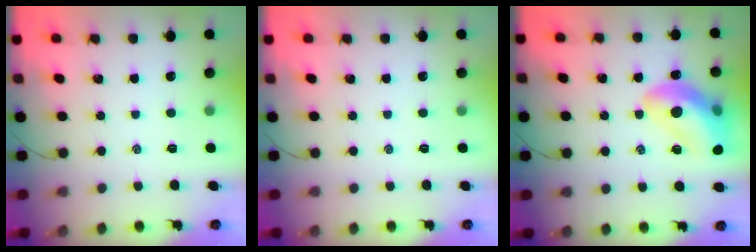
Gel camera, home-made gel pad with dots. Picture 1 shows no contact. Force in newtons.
{"total": 0.0}
{"total": 16.7, "press": 16.4, "slide": 2.9}